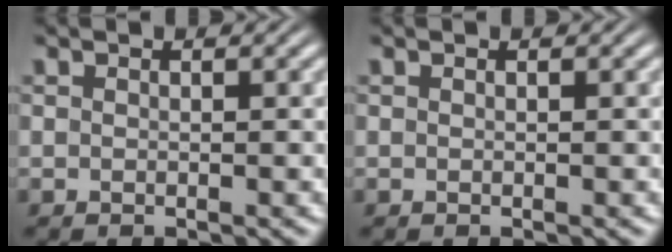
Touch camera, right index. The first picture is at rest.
{"total": 0.0}